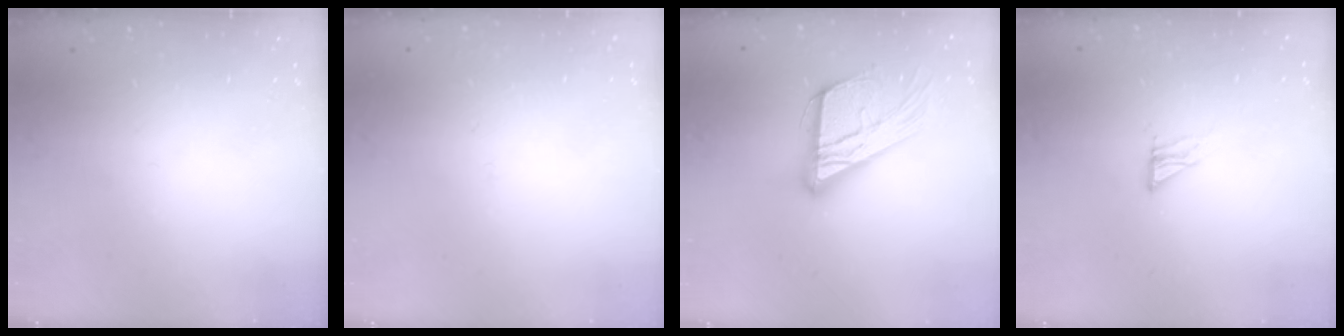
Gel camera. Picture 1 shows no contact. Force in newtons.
{"total": 0.9, "press": 0.9, "slide": 0.1}
{"total": 17.5, "press": 17.4, "slide": 1.4}
{"total": 4.5, "press": 4.4, "slide": 0.4}